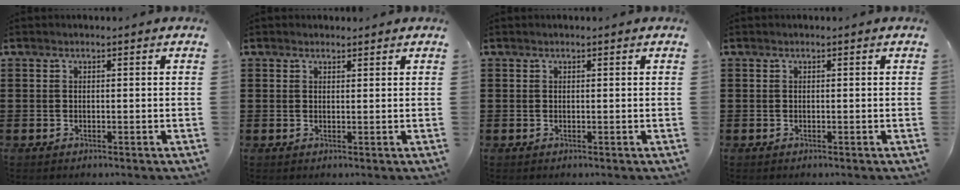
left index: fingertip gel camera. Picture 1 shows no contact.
{"total": 0.9, "force": [0.8, 0.3, 0.0], "torque": [-0.003, 0.002, 0.017]}
{"total": 0.0}
{"total": 0.0}